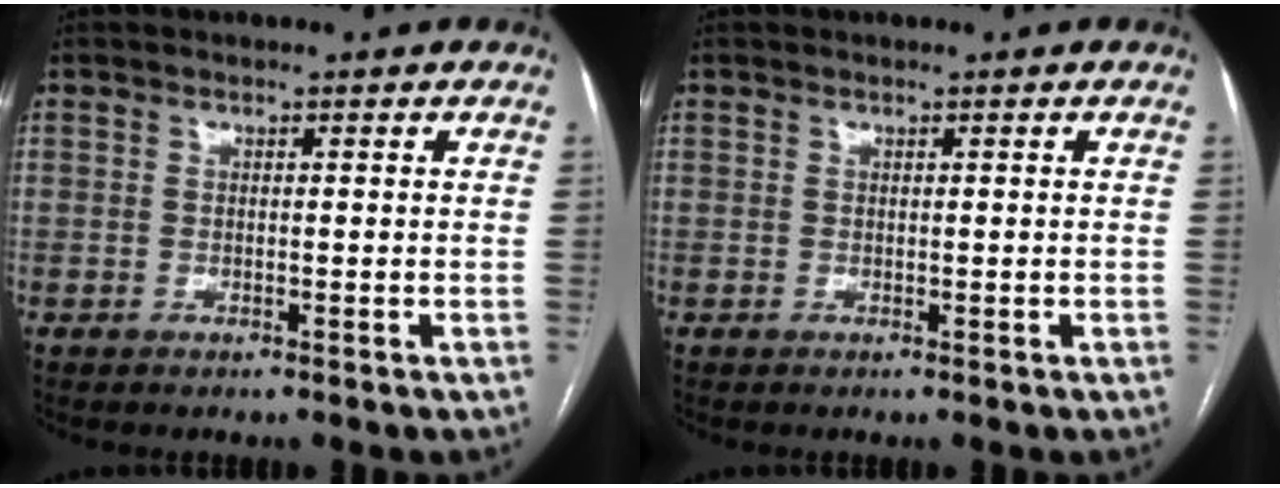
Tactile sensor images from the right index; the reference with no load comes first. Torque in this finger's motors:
{"motor_torque": [0.28, 0.24, -0.01, 0.00]}